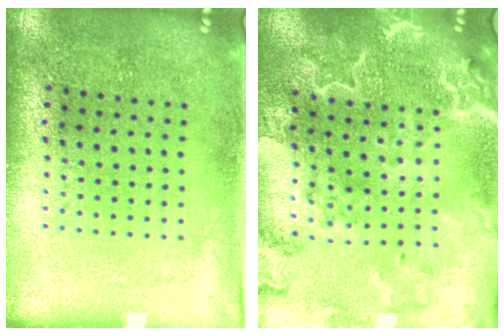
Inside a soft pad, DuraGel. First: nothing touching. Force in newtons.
{"total": 3.3, "press": 3.0, "slide": 1.4}